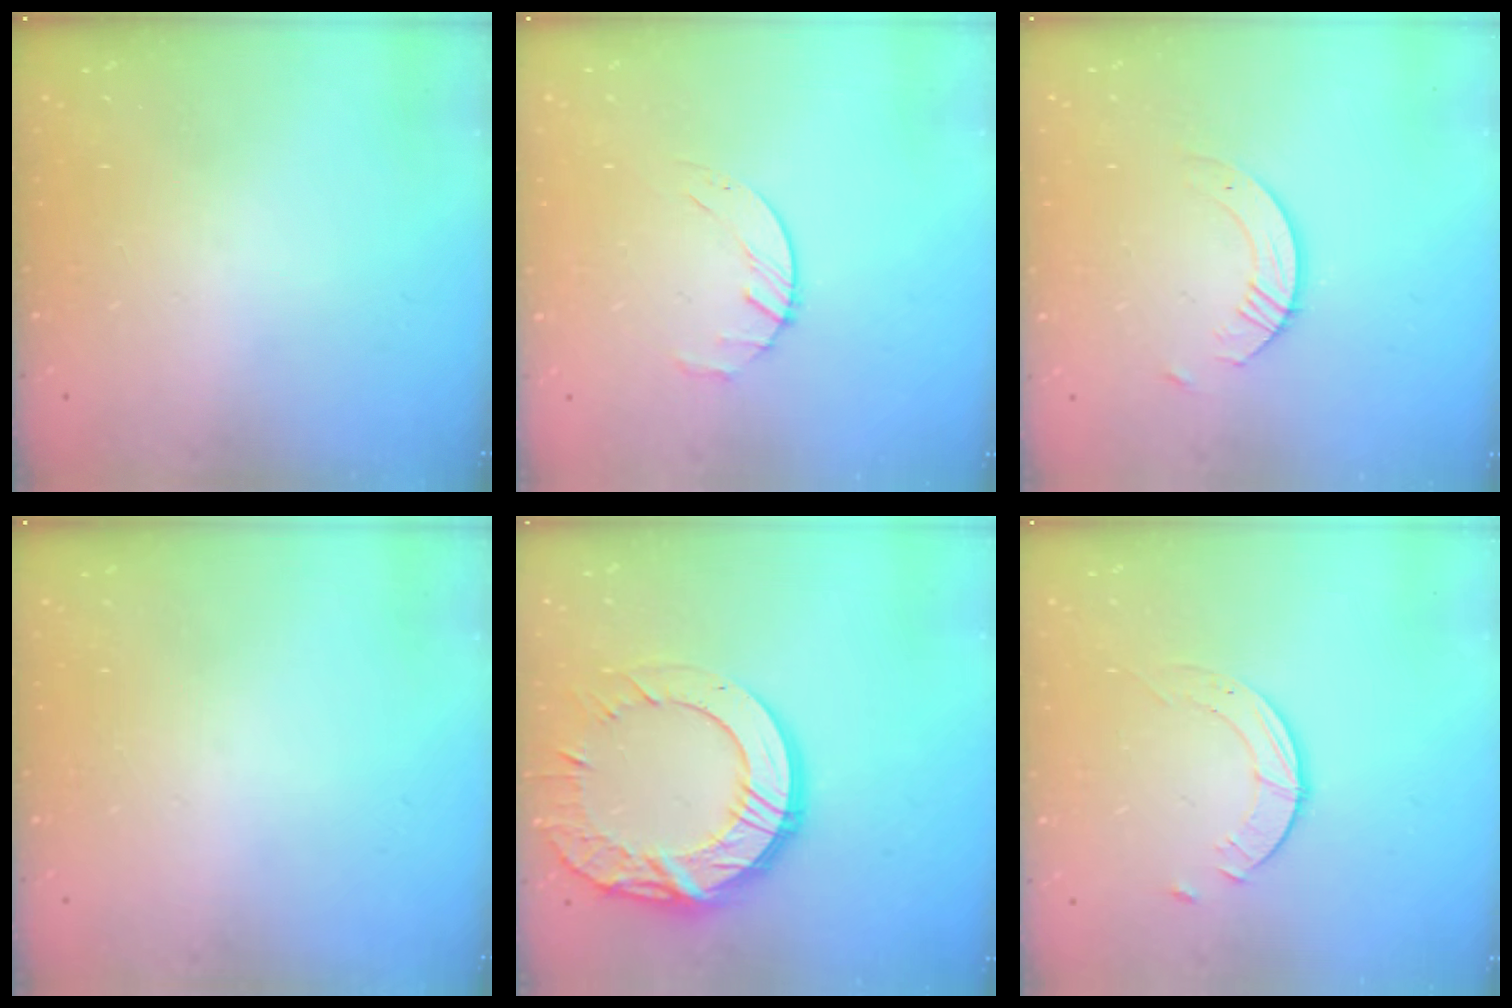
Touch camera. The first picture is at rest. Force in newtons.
{"total": 2.7, "press": 2.6, "slide": 0.3}
{"total": 3.5, "press": 3.5, "slide": 0.4}
{"total": 0.0}
{"total": 17.0, "press": 17.0, "slide": 1.2}
{"total": 2.3, "press": 2.3, "slide": 0.3}